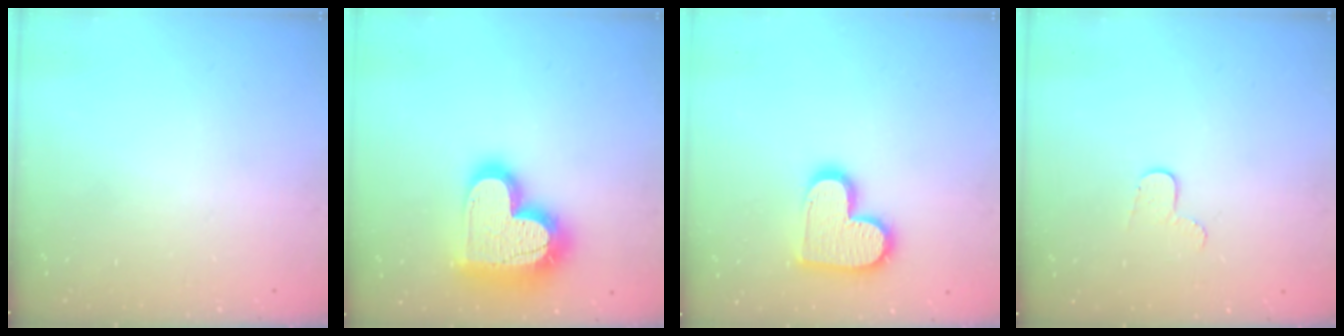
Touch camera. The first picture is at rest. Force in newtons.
{"total": 23.3, "press": 23.2, "slide": 1.9}
{"total": 14.0, "press": 13.9, "slide": 0.5}
{"total": 5.1, "press": 5.1, "slide": 0.5}